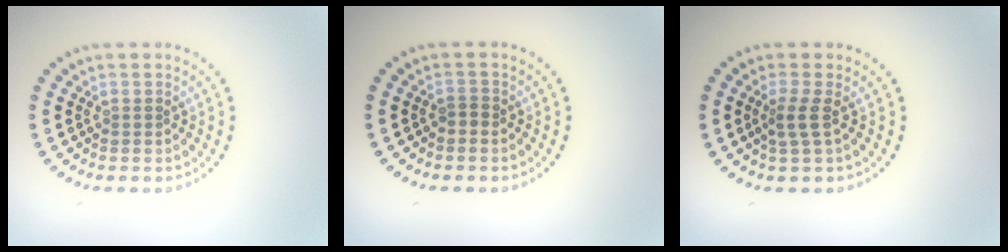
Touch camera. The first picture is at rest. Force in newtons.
{"total": 0.8, "press": 0.7, "slide": 0.4}
{"total": 1.9, "press": 1.3, "slide": 1.3}